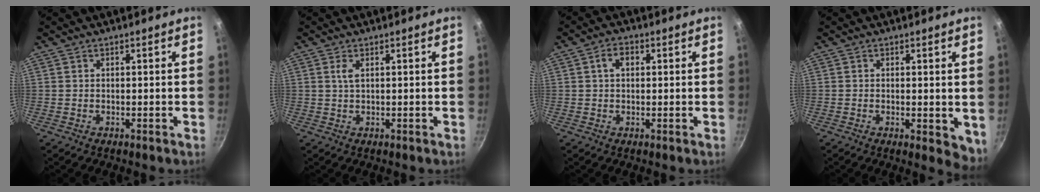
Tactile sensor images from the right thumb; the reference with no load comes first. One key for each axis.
{"total": 1.6, "fx": 0.5, "fy": 0.5, "fz": 1.4, "tx": -0.028, "ty": -0.002, "tz": 0.012}
{"total": 3.3, "fx": 0.7, "fy": 2.3, "fz": 2.3, "tx": -0.032, "ty": 0.006, "tz": 0.008}
{"total": 5.1, "fx": -0.2, "fy": 2.4, "fz": 4.5, "tx": -0.056, "ty": -0.014, "tz": -0.003}